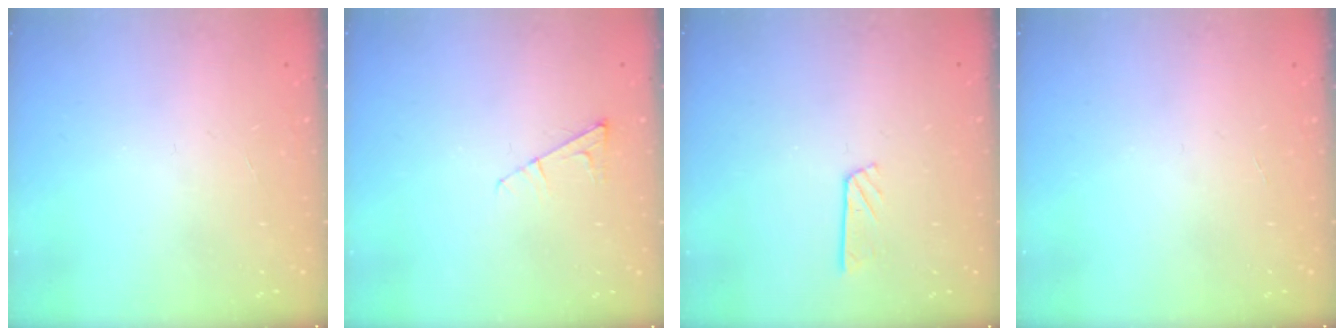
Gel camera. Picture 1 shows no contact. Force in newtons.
{"total": 6.3, "press": 6.3, "slide": 0.4}
{"total": 2.8, "press": 2.8, "slide": 0.2}
{"total": 0.0}